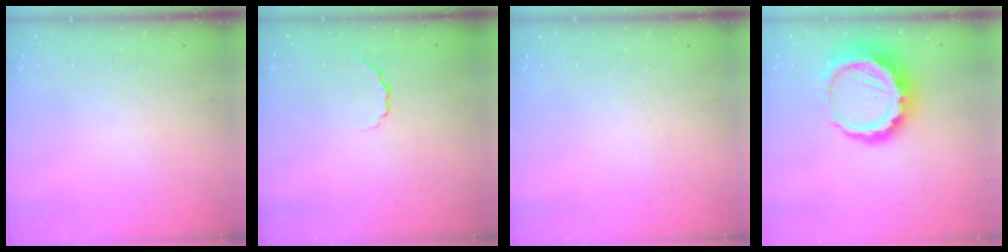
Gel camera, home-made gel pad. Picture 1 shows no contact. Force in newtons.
{"total": 2.1, "press": 2.0, "slide": 0.8}
{"total": 0.0}
{"total": 13.1, "press": 12.8, "slide": 2.6}